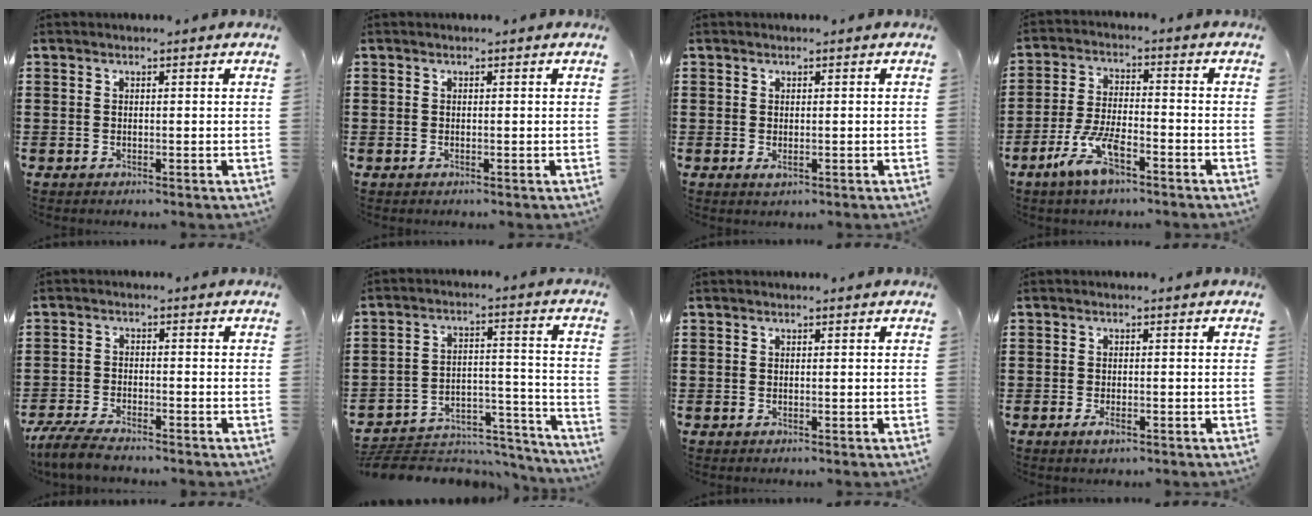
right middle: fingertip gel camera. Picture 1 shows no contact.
{"total": 0.0}
{"total": 0.6, "force": [0.0, 0.4, 0.5], "torque": [-0.010, -0.001, 0.000]}
{"total": 7.9, "force": [-4.6, 2.6, 5.9], "torque": [-0.134, -0.004, -0.088]}
{"total": 4.5, "force": [-4.1, 0.5, 1.8], "torque": [-0.056, -0.012, -0.087]}
{"total": 6.7, "force": [-6.2, 1.9, 1.3], "torque": [-0.015, 0.022, -0.121]}
{"total": 0.0}
{"total": 1.5, "force": [-0.8, 0.7, 1.2], "torque": [-0.023, -0.002, -0.014]}